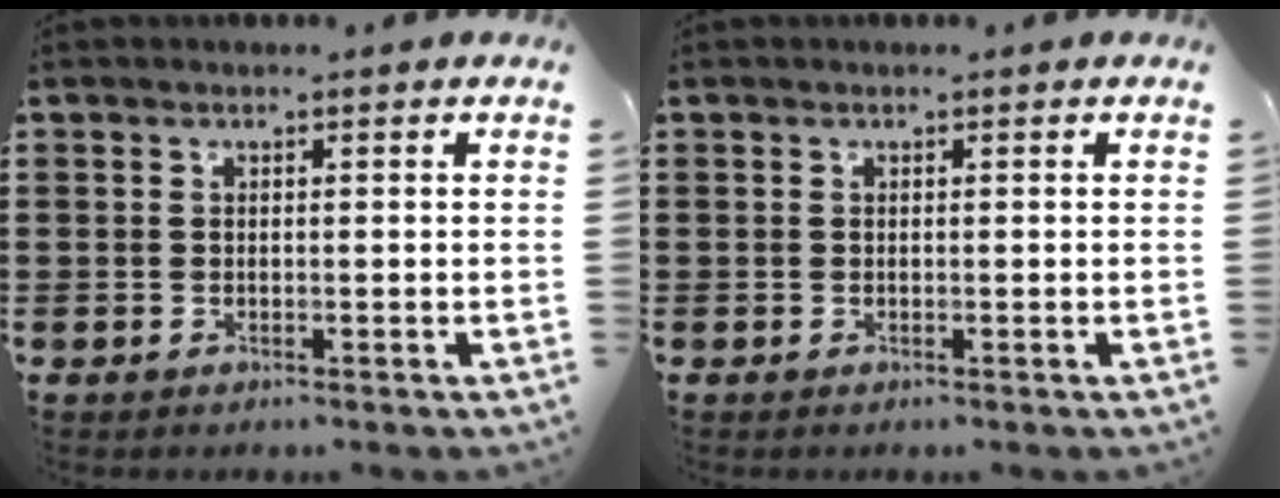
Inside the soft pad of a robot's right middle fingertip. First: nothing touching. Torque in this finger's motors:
{"motor_torque": [-0.05, -0.15, -0.03, 0.00]}